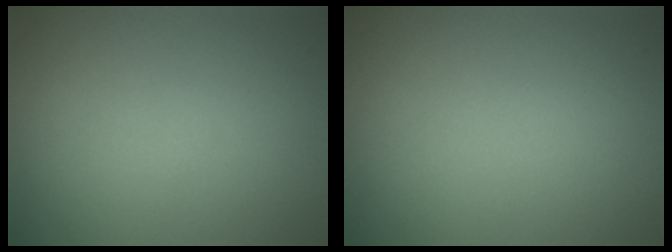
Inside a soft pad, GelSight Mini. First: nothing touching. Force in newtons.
{"total": 0.0}